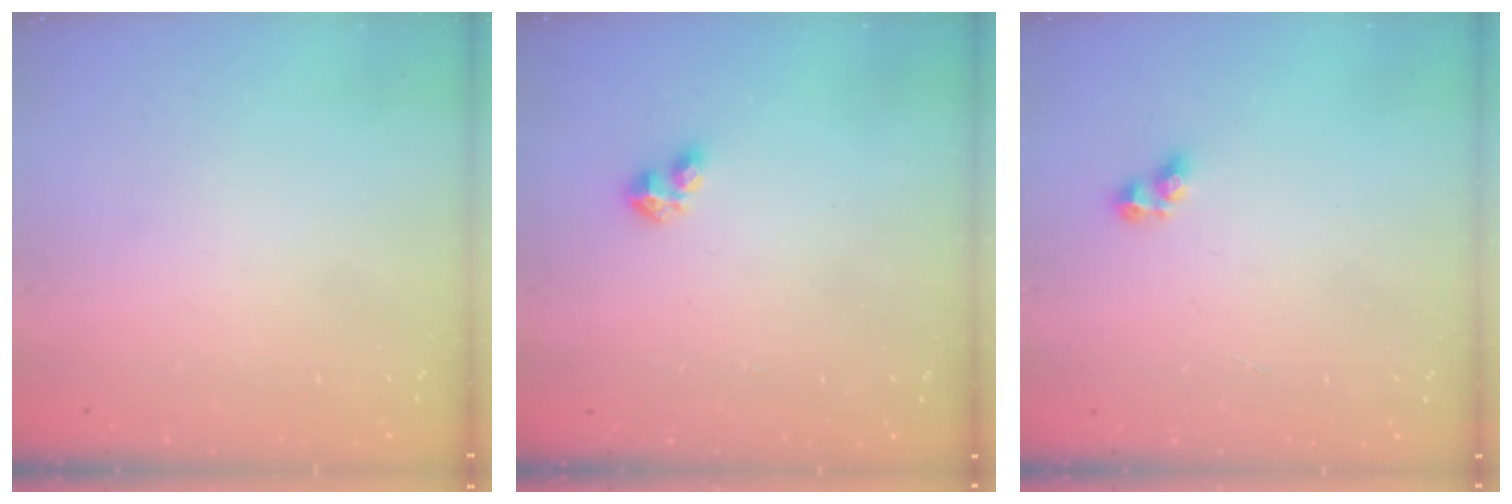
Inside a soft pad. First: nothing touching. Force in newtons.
{"total": 2.9, "press": 2.8, "slide": 0.6}
{"total": 2.8, "press": 2.6, "slide": 1.1}